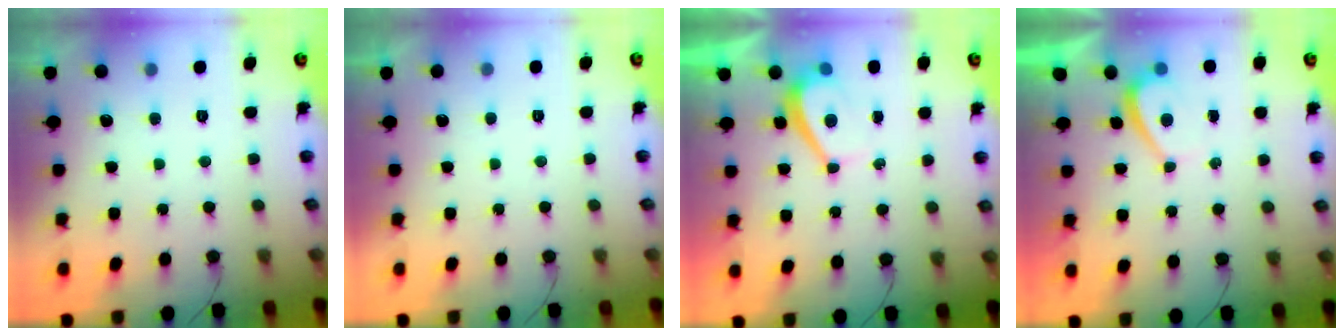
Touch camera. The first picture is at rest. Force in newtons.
{"total": 2.2, "press": 2.1, "slide": 0.4}
{"total": 2.8, "press": 2.8, "slide": 0.6}
{"total": 1.3, "press": 1.1, "slide": 0.5}